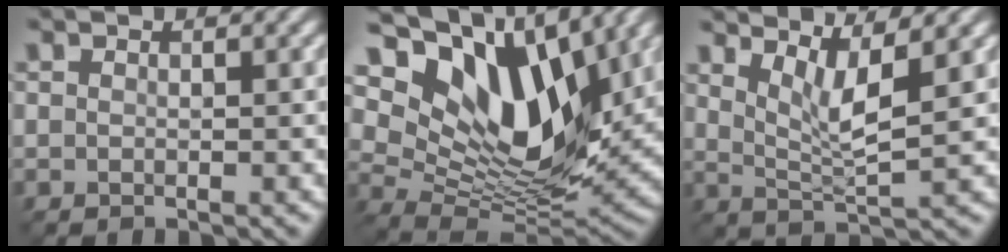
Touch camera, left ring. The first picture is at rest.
{"total": 14.5, "force": [7.0, 7.8, 10.0], "torque": [-0.167, 0.007, 0.122]}
{"total": 4.4, "force": [2.4, 0.8, 3.6], "torque": [-0.062, -0.009, 0.047]}